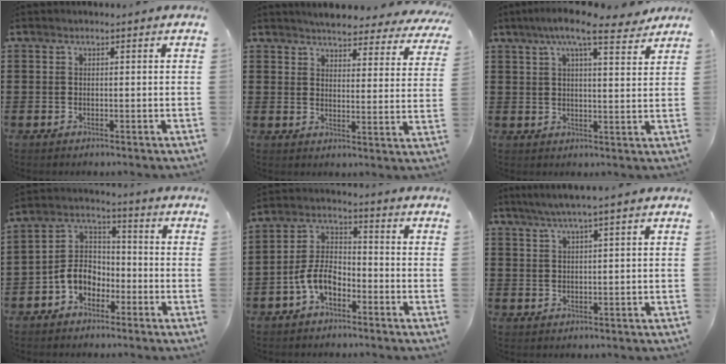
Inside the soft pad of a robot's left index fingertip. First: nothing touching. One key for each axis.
{"total": 4.5, "fx": 4.4, "fy": 0.2, "fz": 0.9, "tx": -0.031, "ty": -0.029, "tz": 0.074}
{"total": 8.6, "fx": 6.7, "fy": 1.0, "fz": 5.2, "tx": -0.110, "ty": -0.011, "tz": 0.118}
{"total": 6.3, "fx": -3.4, "fy": 4.5, "fz": 2.8, "tx": -0.077, "ty": 0.008, "tz": -0.073}
{"total": 6.5, "fx": -3.7, "fy": 3.5, "fz": 4.1, "tx": -0.105, "ty": 0.007, "tz": -0.080}
{"total": 2.8, "fx": 1.8, "fy": -0.4, "fz": 2.1, "tx": -0.042, "ty": 0.001, "tz": 0.031}